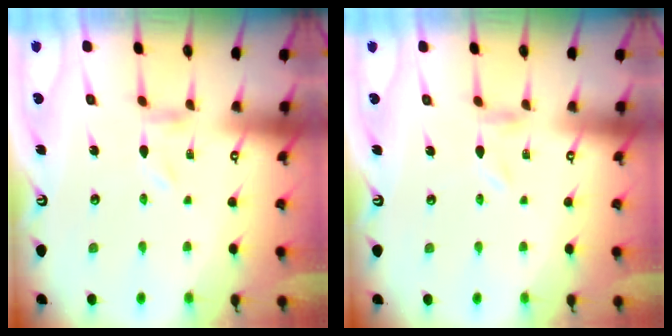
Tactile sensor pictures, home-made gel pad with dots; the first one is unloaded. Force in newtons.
{"total": 0.0}